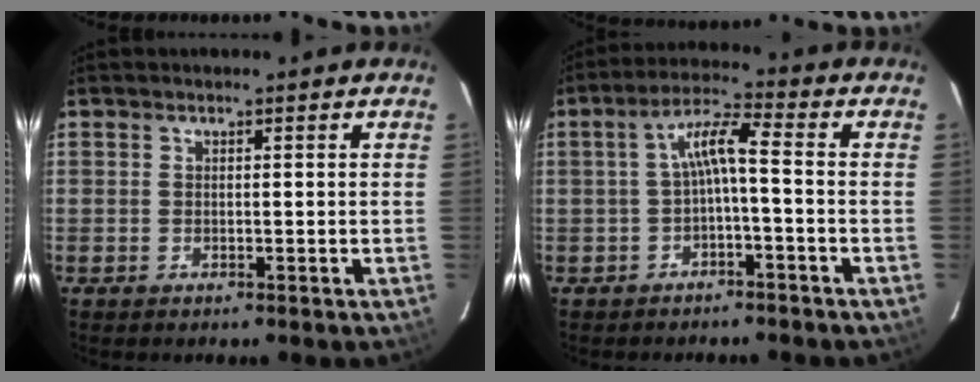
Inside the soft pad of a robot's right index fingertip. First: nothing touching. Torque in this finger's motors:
{"motor_torque": [0.67, -0.32, 0.41, 0.12]}